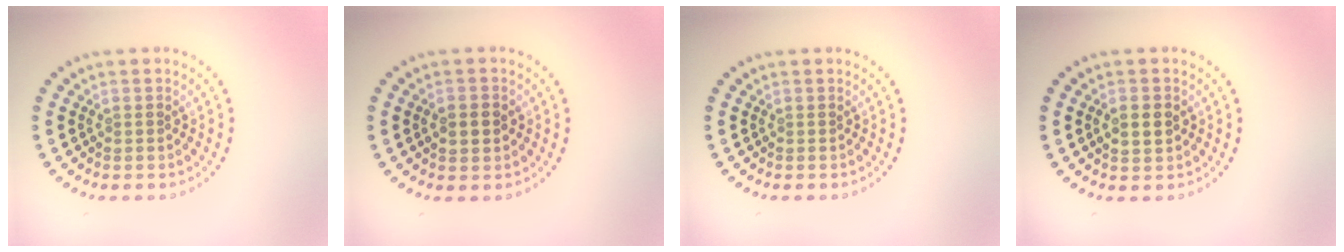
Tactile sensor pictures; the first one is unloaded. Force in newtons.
{"total": 2.2, "press": 2.1, "slide": 0.3}
{"total": 0.0}
{"total": 2.3, "press": 2.3, "slide": 0.2}